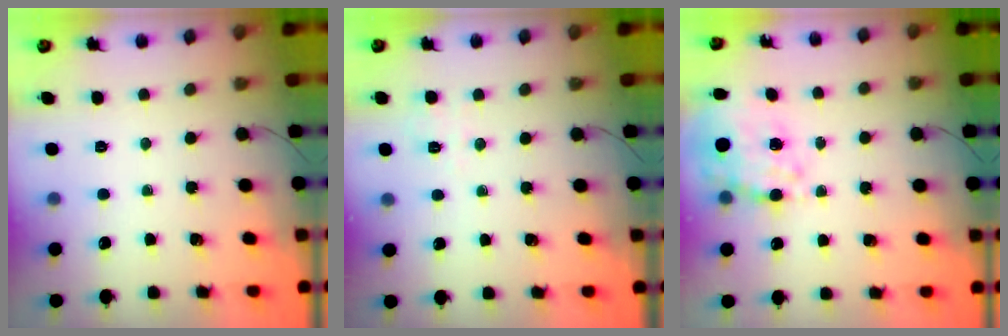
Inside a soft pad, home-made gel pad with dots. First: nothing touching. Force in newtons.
{"total": 2.2, "press": 1.5, "slide": 1.5}
{"total": 14.5, "press": 13.9, "slide": 4.0}